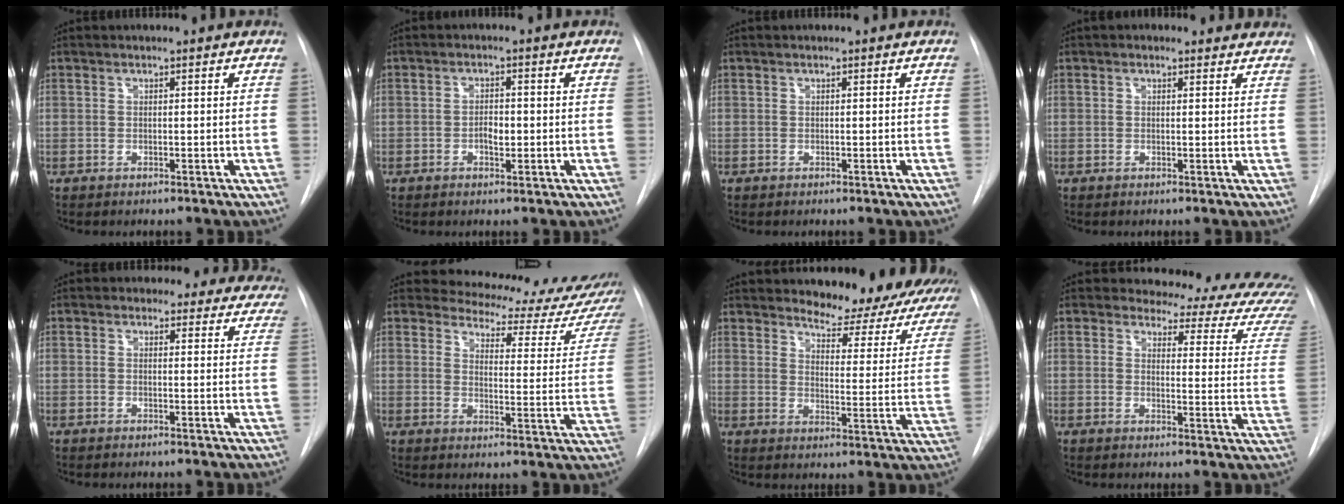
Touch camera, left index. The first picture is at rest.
{"total": 2.4, "force": [-1.4, 0.9, 1.8], "torque": [-0.028, -0.003, -0.020]}
{"total": 0.0}
{"total": 2.3, "force": [1.7, 1.4, 0.5], "torque": [0.005, 0.002, 0.003]}
{"total": 11.3, "force": [10.2, 4.8, 0.6], "torque": [0.036, -0.023, 0.080]}
{"total": 17.8, "force": [16.5, 5.3, 4.4], "torque": [-0.025, -0.072, 0.163]}
{"total": 18.6, "force": [16.7, 5.0, 6.6], "torque": [-0.059, -0.074, 0.181]}
{"total": 14.8, "force": [13.7, 4.2, 3.6], "torque": [-0.007, -0.082, 0.112]}